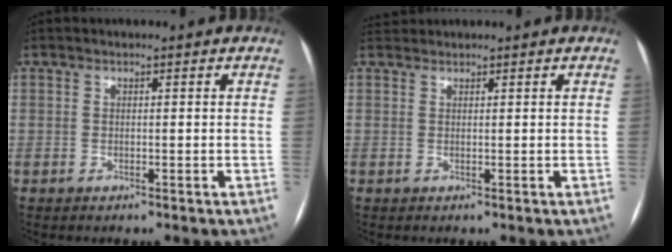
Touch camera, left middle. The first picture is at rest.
{"total": 1.3, "force": [1.3, 0.1, -0.3], "torque": [-0.006, 0.016, 0.029]}